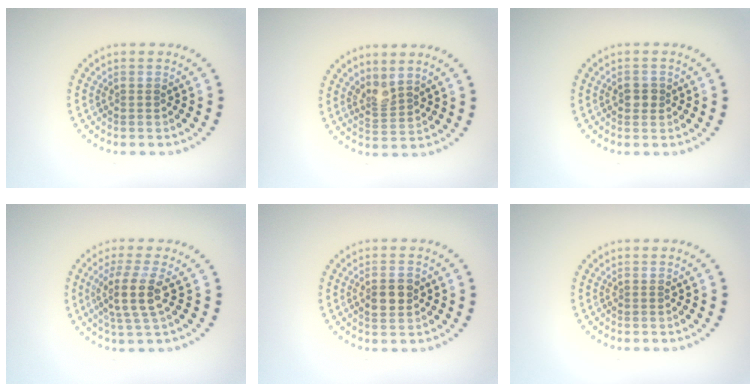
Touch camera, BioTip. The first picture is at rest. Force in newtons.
{"total": 2.1, "press": 1.5, "slide": 1.4}
{"total": 1.4, "press": 1.4, "slide": 0.2}
{"total": 3.6, "press": 3.0, "slide": 2.1}
{"total": 2.4, "press": 2.4, "slide": 0.2}
{"total": 0.0}